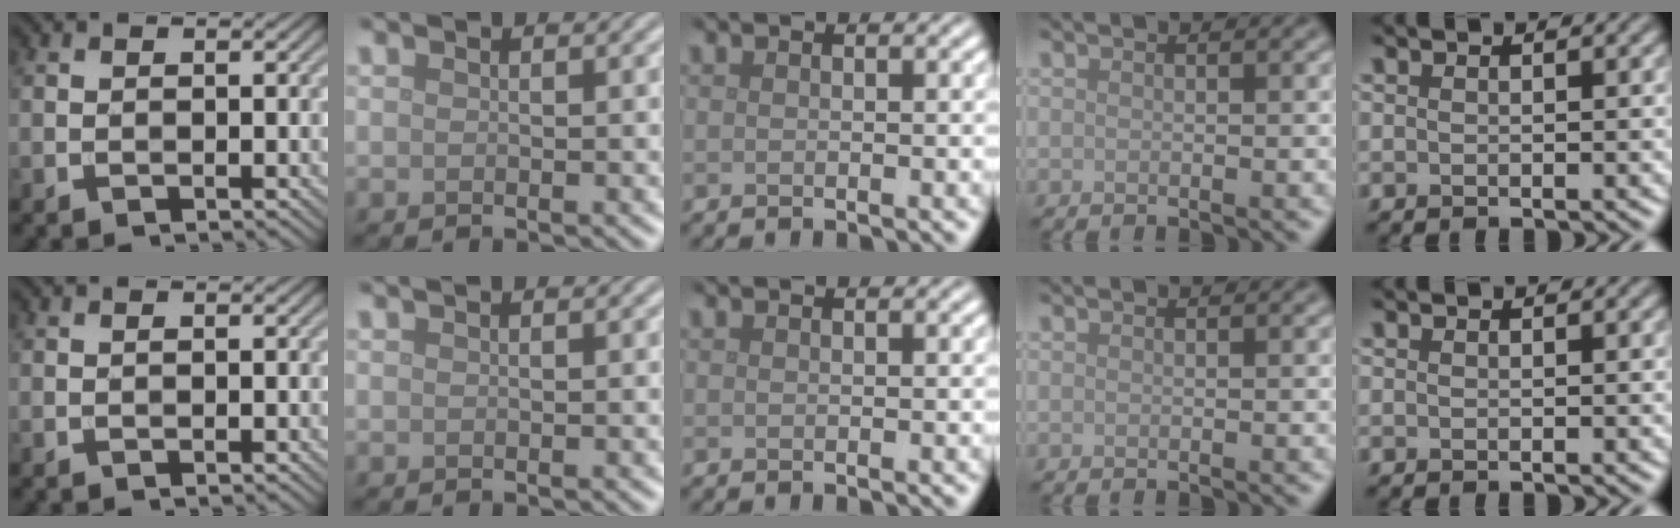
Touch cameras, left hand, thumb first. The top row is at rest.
{}